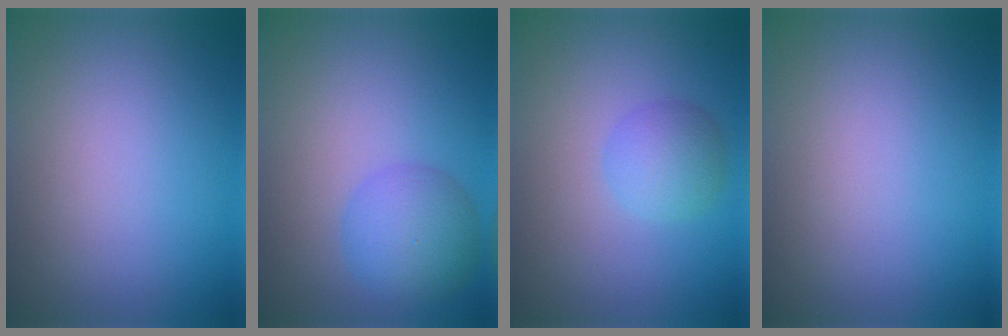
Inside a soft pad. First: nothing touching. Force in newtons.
{"total": 4.4, "press": 4.4, "slide": 0.2}
{"total": 2.7, "press": 2.7, "slide": 0.1}
{"total": 0.0}